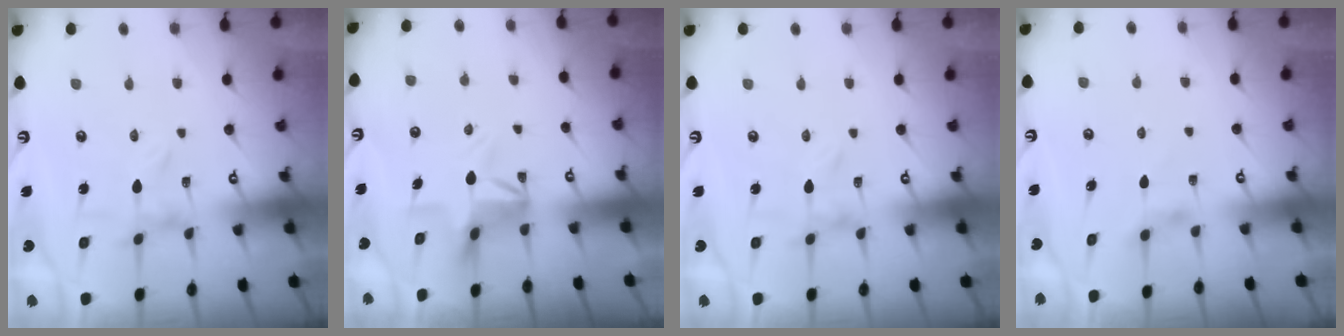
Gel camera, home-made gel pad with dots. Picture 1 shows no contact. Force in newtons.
{"total": 5.5, "press": 5.5, "slide": 0.5}
{"total": 0.0}
{"total": 2.4, "press": 2.3, "slide": 0.5}